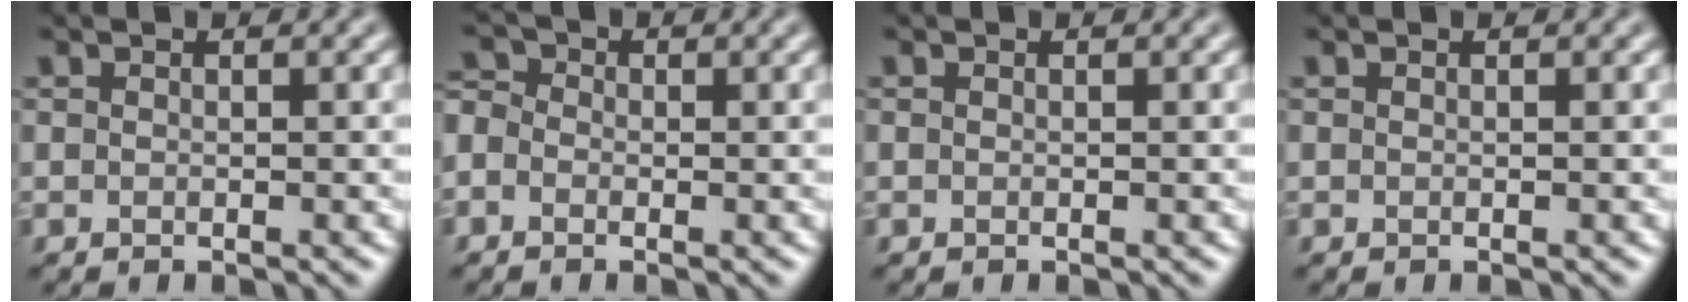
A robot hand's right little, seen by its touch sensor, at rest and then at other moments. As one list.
[{"total": 2.3, "force": [-0.5, 1.9, 1.1], "torque": [-0.018, 0.012, -0.025]}, {"total": 0.0}, {"total": 0.0}]